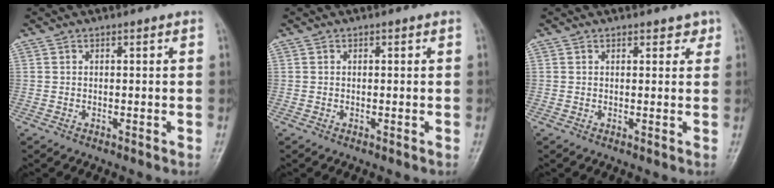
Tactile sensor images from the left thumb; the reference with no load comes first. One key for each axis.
{"total": 0.0}
{"total": 1.9, "fx": 1.3, "fy": 1.1, "fz": 0.7, "tx": 0.011, "ty": -0.005, "tz": 0.012}